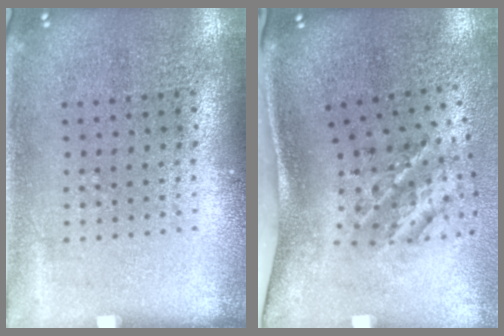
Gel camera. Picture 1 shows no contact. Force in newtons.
{"total": 2.0, "press": 1.3, "slide": 1.6}